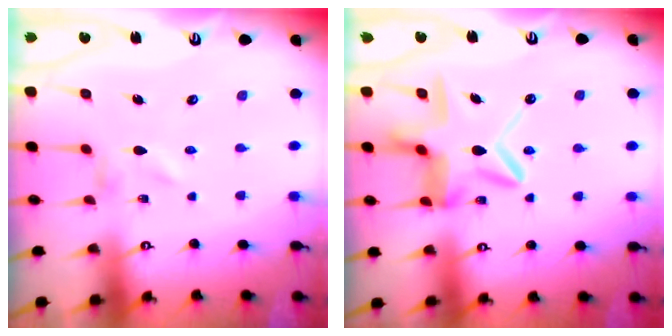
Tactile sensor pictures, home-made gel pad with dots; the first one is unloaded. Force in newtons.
{"total": 13.0, "press": 13.0, "slide": 1.1}